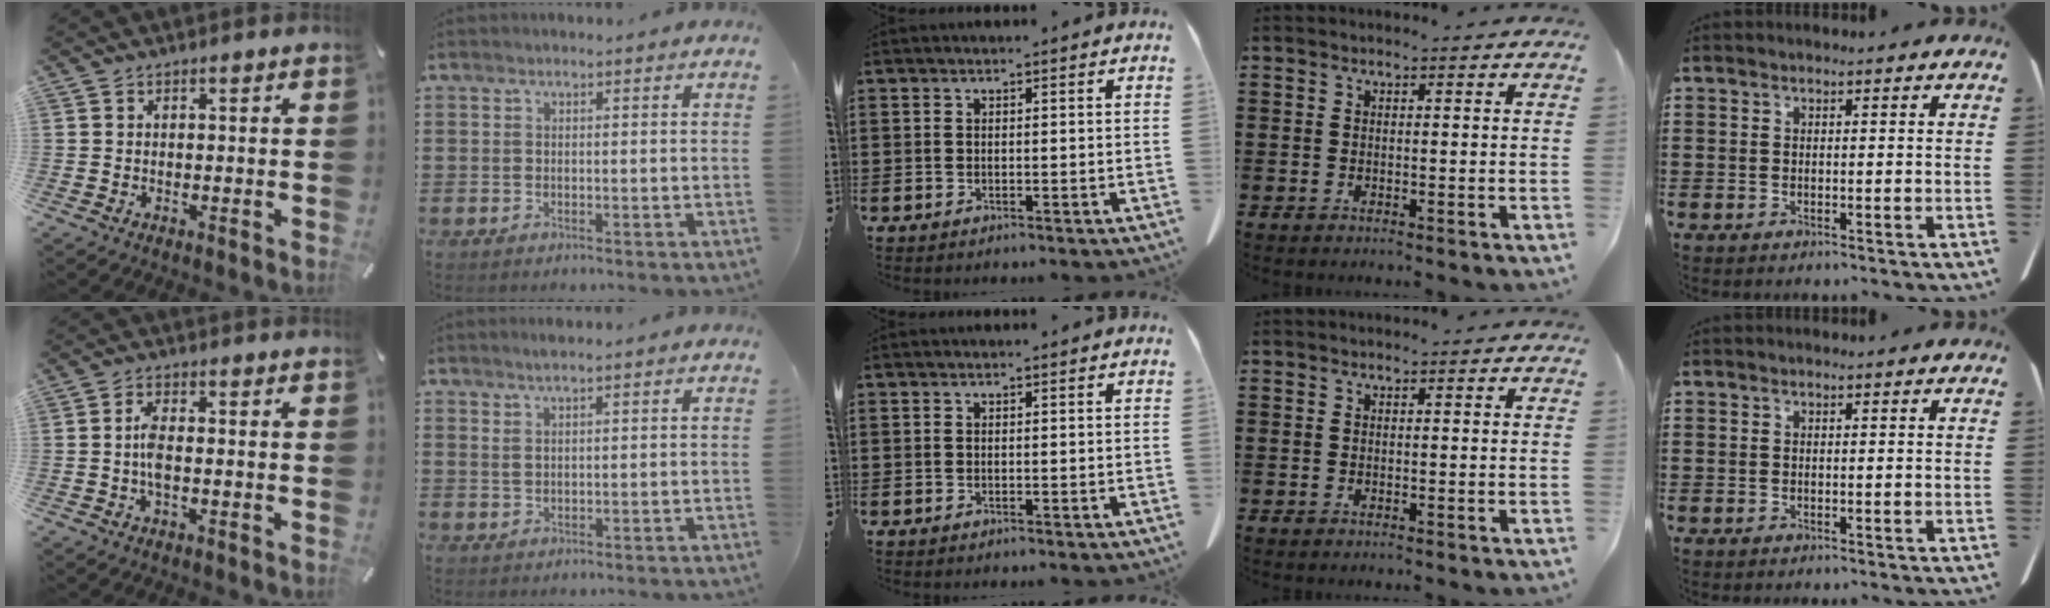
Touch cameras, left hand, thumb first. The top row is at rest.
{"thumb": {"total": 4.2, "force": [-0.7, 1.7, 3.8], "torque": [-0.082, 0.002, -0.016]}, "index": {"total": 1.7, "force": [1.1, 0.3, 1.2], "torque": [-0.025, 0.002, 0.020]}}